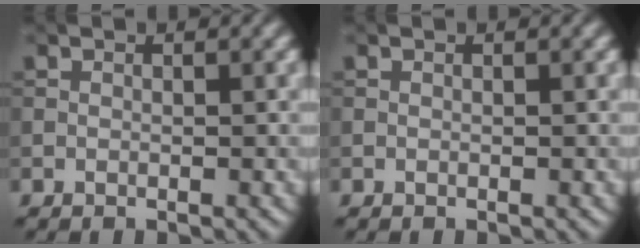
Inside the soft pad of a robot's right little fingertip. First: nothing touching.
{"total": 0.0}